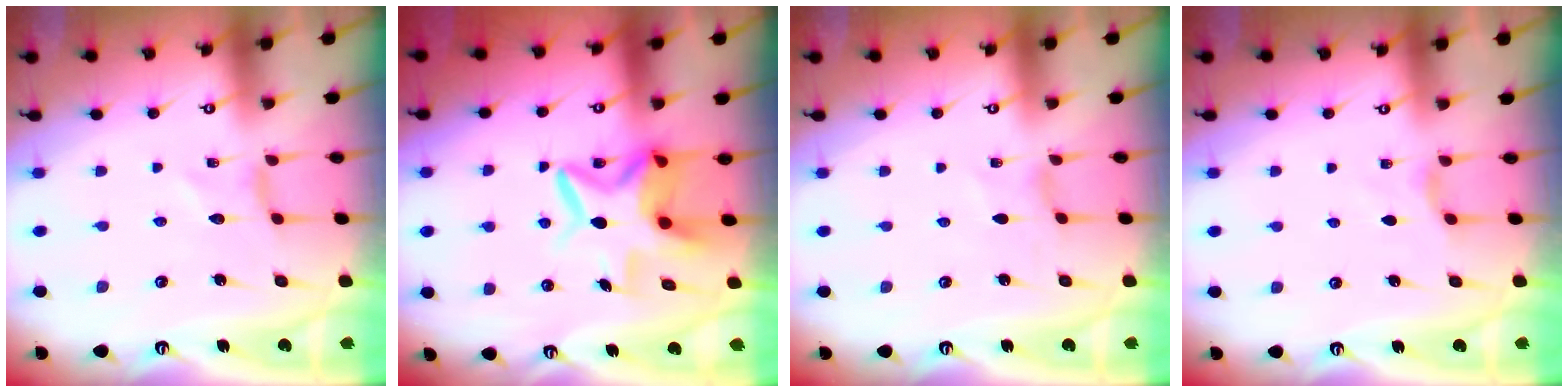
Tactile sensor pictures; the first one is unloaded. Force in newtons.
{"total": 10.1, "press": 10.0, "slide": 1.0}
{"total": 0.0}
{"total": 2.0, "press": 2.0, "slide": 0.3}